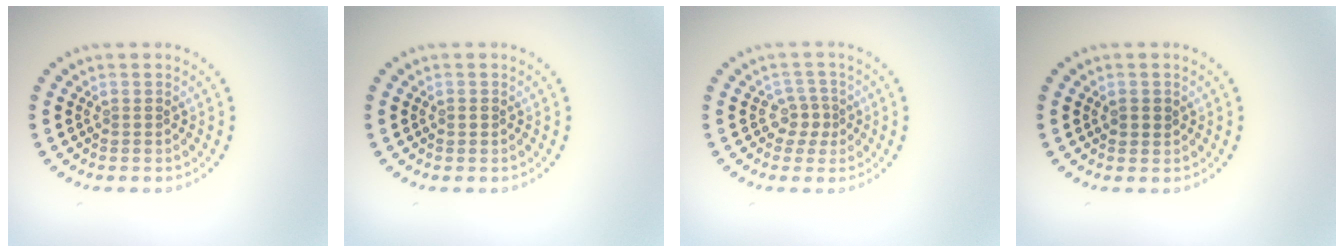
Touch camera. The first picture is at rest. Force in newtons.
{"total": 0.9, "press": 0.9, "slide": 0.0}
{"total": 2.0, "press": 1.5, "slide": 1.3}
{"total": 1.2, "press": 1.1, "slide": 0.4}